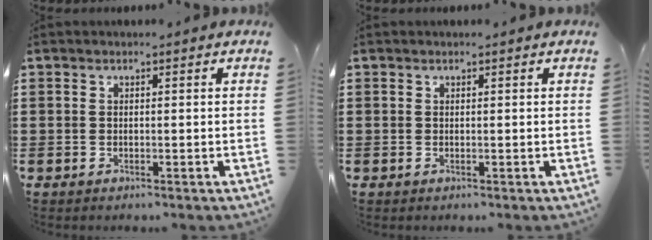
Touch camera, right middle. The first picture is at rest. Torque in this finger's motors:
{"motor_torque": [0.18, -0.51, 0.08, 0.02]}